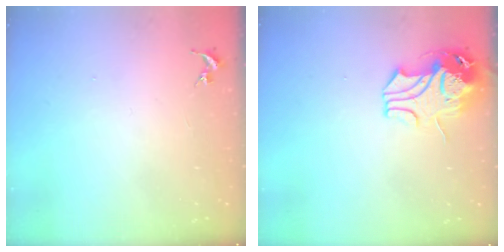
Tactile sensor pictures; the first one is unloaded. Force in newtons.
{"total": 11.7, "press": 11.5, "slide": 1.8}